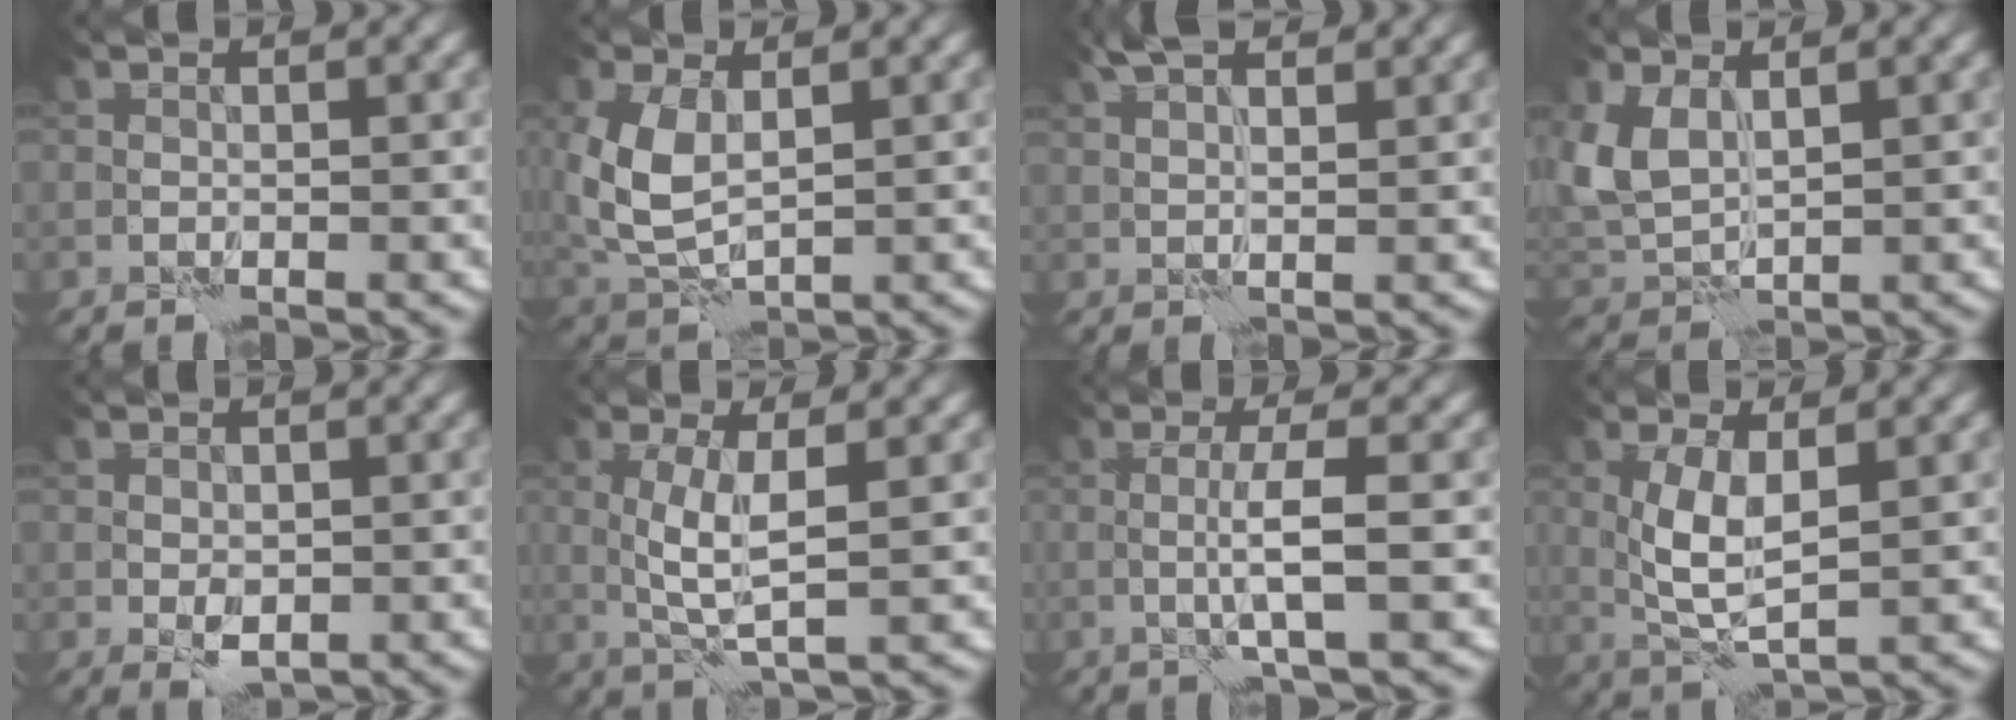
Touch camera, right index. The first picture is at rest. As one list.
[{"total": 5.5, "force": [1.3, 3.2, 4.3], "torque": [-0.113, -0.003, 0.030]}, {"total": 3.3, "force": [2.6, 0.6, 2.0], "torque": [-0.042, 0.006, 0.042]}, {"total": 3.9, "force": [1.7, 2.4, 2.6], "torque": [-0.072, -0.004, 0.037]}, {"total": 1.7, "force": [-0.1, 1.2, 1.2], "torque": [-0.016, -0.006, 0.002]}, {"total": 3.5, "force": [0.7, 0.5, 3.4], "torque": [-0.071, -0.002, 0.014]}, {"total": 3.1, "force": [0.2, 0.1, 3.1], "torque": [-0.053, -0.003, 0.002]}, {"total": 4.0, "force": [1.0, 1.3, 3.7], "torque": [-0.082, -0.003, 0.024]}]